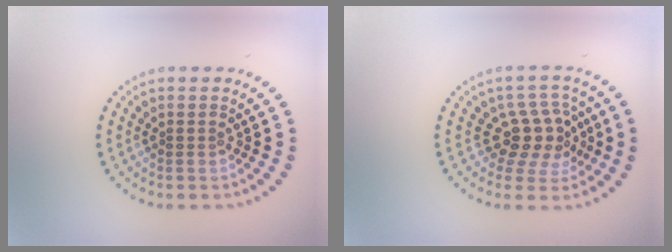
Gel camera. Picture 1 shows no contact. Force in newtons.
{"total": 3.7, "press": 3.2, "slide": 1.9}